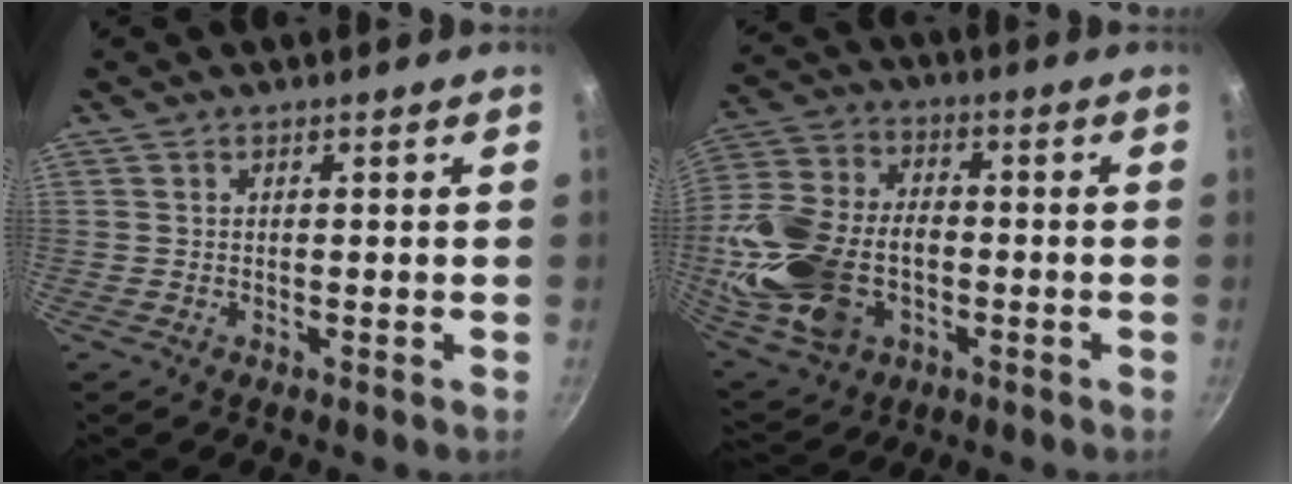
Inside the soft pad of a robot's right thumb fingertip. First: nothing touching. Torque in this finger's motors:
{"motor_torque": [2.40, 2.61, 0.60, -0.37, 0.64]}